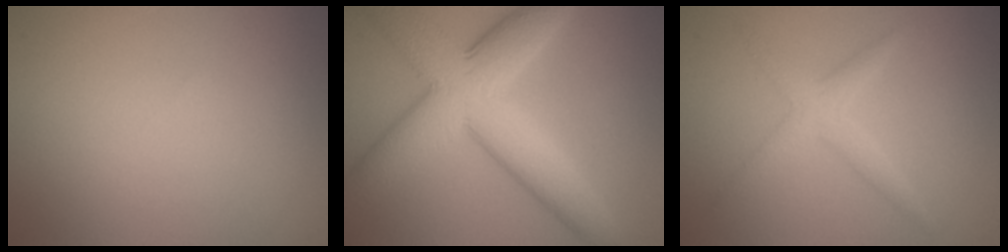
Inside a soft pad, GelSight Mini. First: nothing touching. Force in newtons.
{"total": 9.3, "press": 9.3, "slide": 0.3}
{"total": 2.2, "press": 2.2, "slide": 0.1}